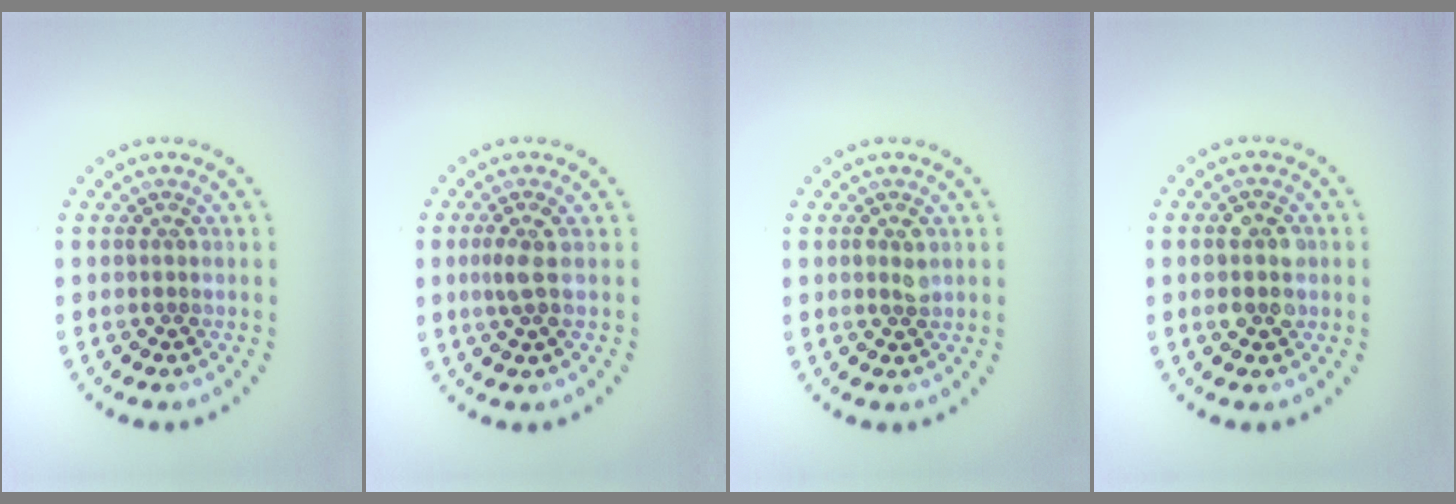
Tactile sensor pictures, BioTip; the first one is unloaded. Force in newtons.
{"total": 1.9, "press": 1.4, "slide": 1.3}
{"total": 1.1, "press": 1.1, "slide": 0.2}
{"total": 2.9, "press": 2.9, "slide": 0.2}